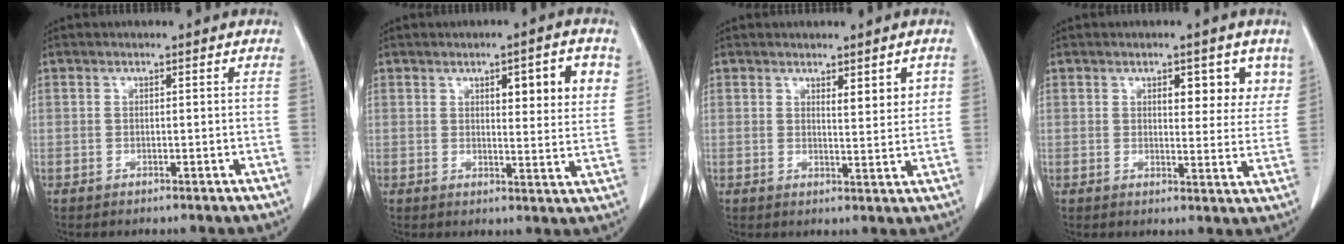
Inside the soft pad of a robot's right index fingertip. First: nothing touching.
{"total": 8.7, "force": [3.6, 1.9, 7.7], "torque": [-0.097, 0.003, 0.046]}
{"total": 4.0, "force": [1.8, 0.9, 3.4], "torque": [-0.046, -0.007, 0.029]}
{"total": 6.7, "force": [3.4, 2.9, 5.0], "torque": [-0.044, 0.002, 0.039]}